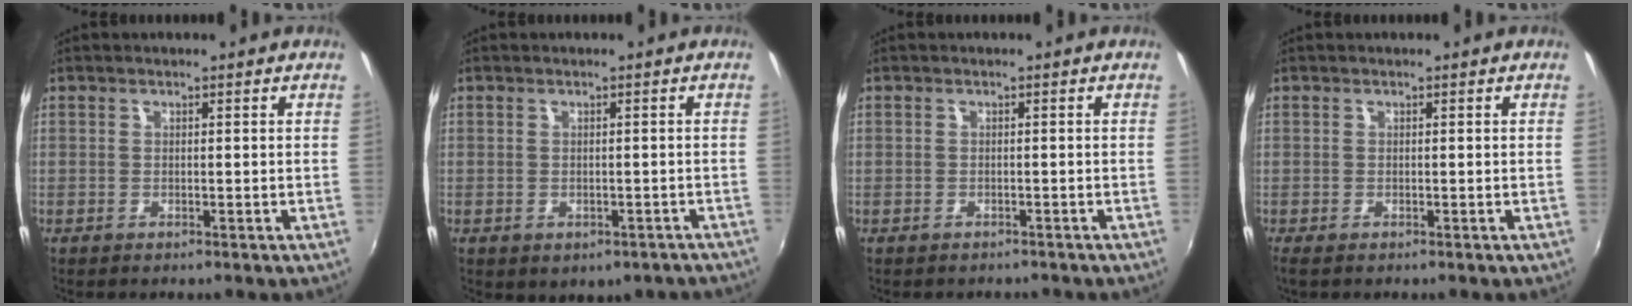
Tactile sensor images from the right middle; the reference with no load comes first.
{"total": 4.9, "force": [-3.0, 3.3, 2.1], "torque": [-0.039, -0.004, -0.021]}
{"total": 1.6, "force": [-1.1, 1.2, 0.0], "torque": [-0.005, 0.003, -0.013]}
{"total": 0.9, "force": [-0.5, 0.4, 0.6], "torque": [-0.014, -0.005, -0.008]}